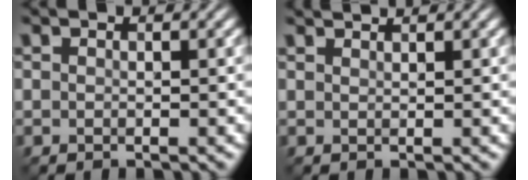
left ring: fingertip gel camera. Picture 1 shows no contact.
{"total": 1.5, "force": [1.4, 0.3, 0.6], "torque": [0.001, -0.002, 0.012]}